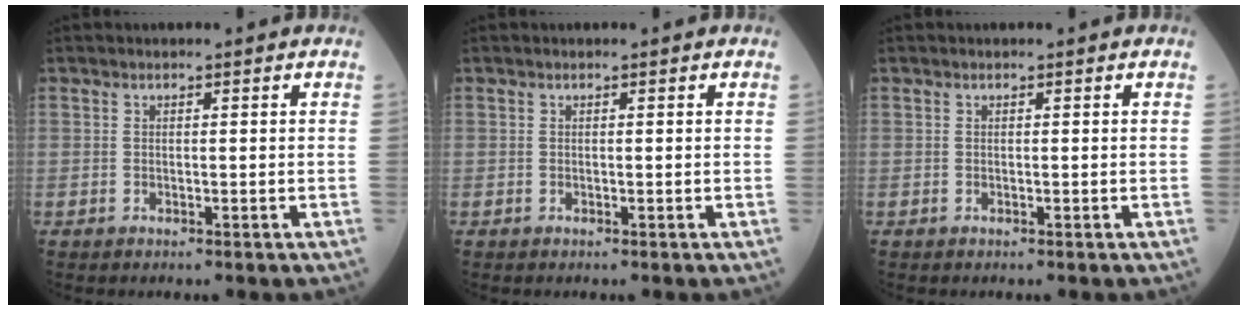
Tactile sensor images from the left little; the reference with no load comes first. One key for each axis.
{"total": 0.0}
{"total": 0.0}